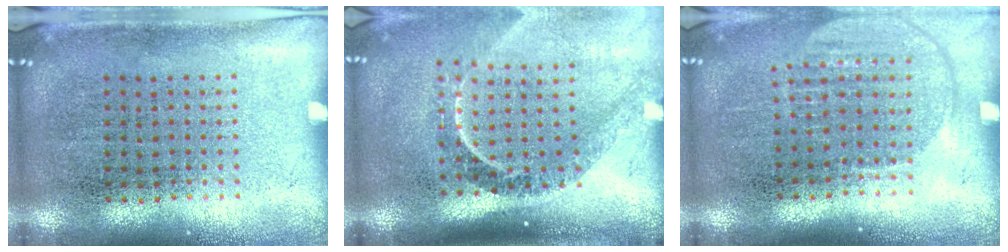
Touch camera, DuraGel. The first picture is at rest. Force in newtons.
{"total": 2.3, "press": 1.6, "slide": 1.6}
{"total": 1.7, "press": 1.5, "slide": 0.8}